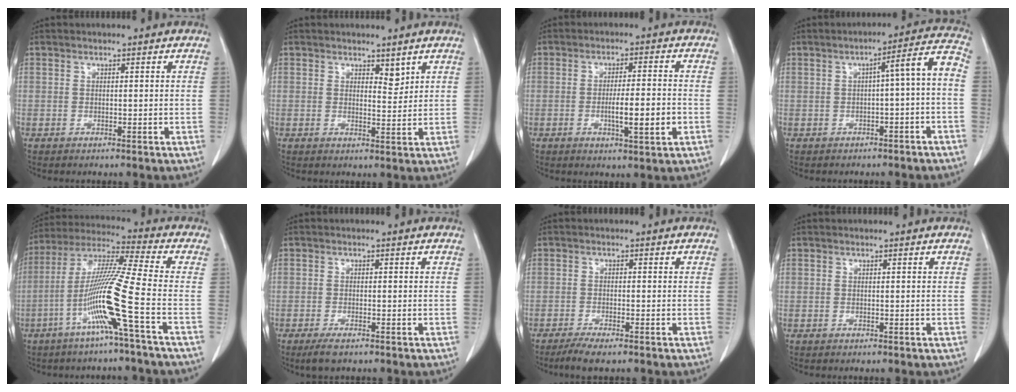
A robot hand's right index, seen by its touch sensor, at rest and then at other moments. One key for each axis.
{"total": 2.2, "fx": 1.6, "fy": 0.9, "fz": 1.2, "tx": -0.018, "ty": -0.010, "tz": 0.029}
{"total": 6.6, "fx": -1.8, "fy": 0.5, "fz": 6.4, "tx": -0.103, "ty": -0.006, "tz": -0.026}
{"total": 6.5, "fx": -1.5, "fy": 0.5, "fz": 6.3, "tx": -0.079, "ty": 0.026, "tz": -0.021}
{"total": 13.5, "fx": -5.0, "fy": -2.2, "fz": 12.3, "tx": -0.243, "ty": -0.007, "tz": -0.103}
{"total": 2.7, "fx": -1.9, "fy": 0.5, "fz": 1.9, "tx": -0.043, "ty": -0.008, "tz": -0.030}
{"total": 3.8, "fx": -2.9, "fy": 0.3, "fz": 2.4, "tx": -0.046, "ty": -0.008, "tz": -0.051}
{"total": 0.0}